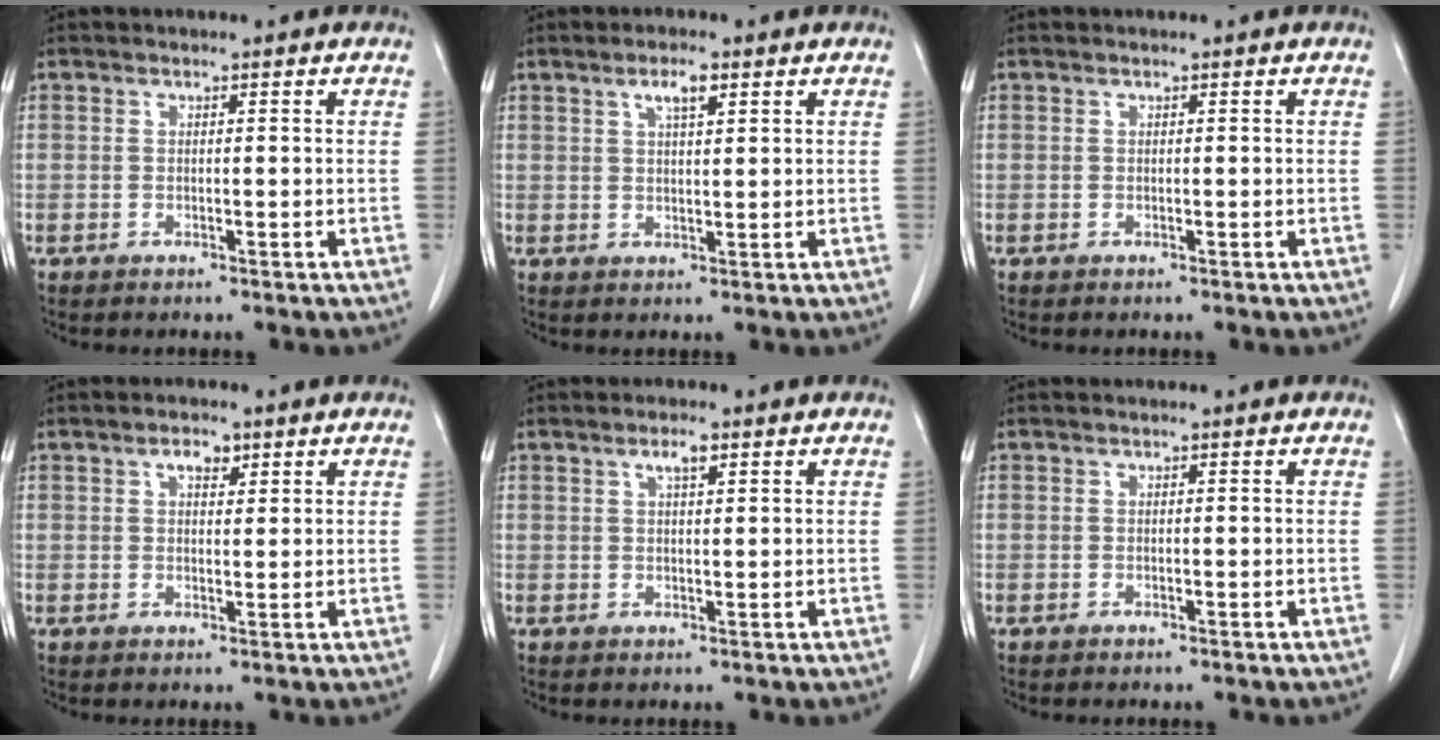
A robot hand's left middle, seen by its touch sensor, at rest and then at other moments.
{"total": 3.2, "force": [1.8, 0.6, 2.6], "torque": [-0.049, 0.002, 0.032]}
{"total": 0.0}
{"total": 2.5, "force": [1.4, 1.2, 1.6], "torque": [-0.028, 0.003, 0.024]}
{"total": 2.2, "force": [1.3, 0.5, 1.8], "torque": [-0.034, 0.003, 0.023]}
{"total": 0.0}